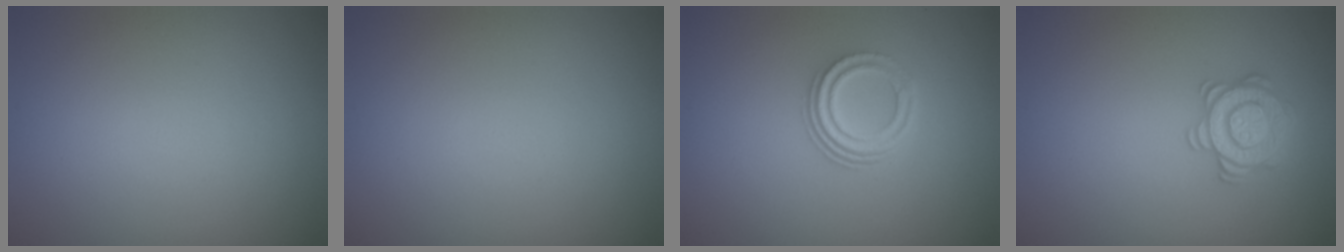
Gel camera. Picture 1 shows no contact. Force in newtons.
{"total": 0.0}
{"total": 3.0, "press": 2.2, "slide": 2.0}
{"total": 2.9, "press": 2.9, "slide": 0.1}